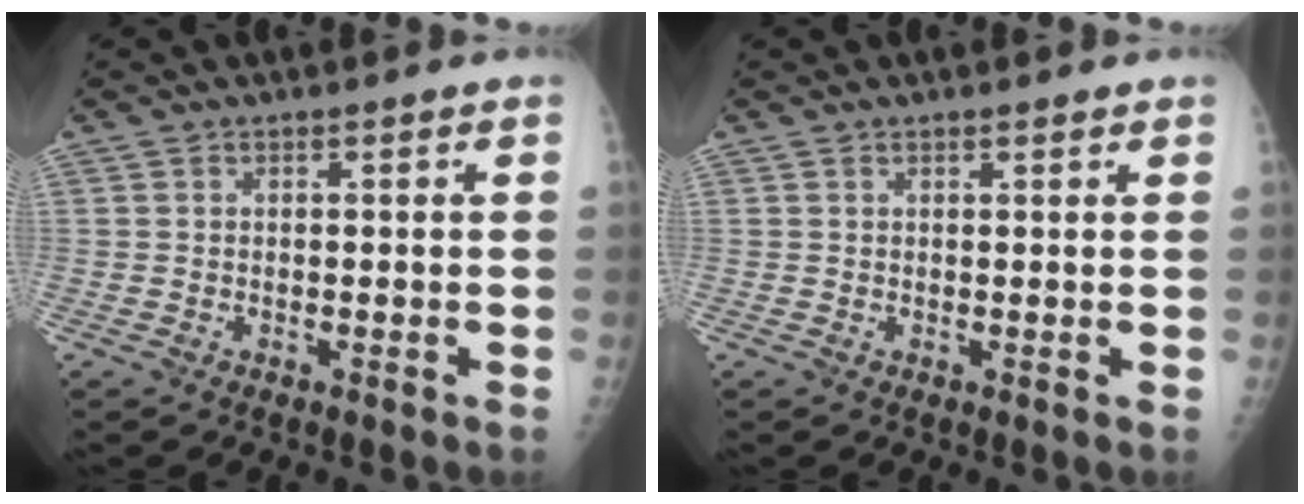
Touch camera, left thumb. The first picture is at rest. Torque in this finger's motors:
{"motor_torque": [-0.12, 0.05, -0.03, 0.04, -0.04]}